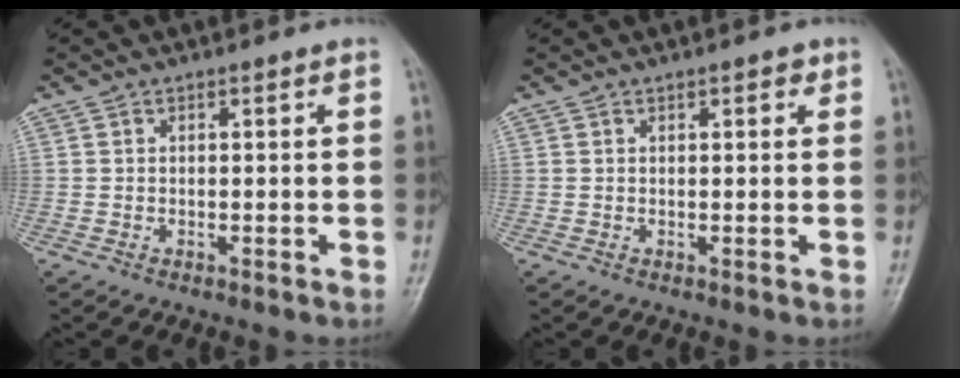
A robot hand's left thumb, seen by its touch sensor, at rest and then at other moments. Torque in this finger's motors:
{"motor_torque": [-0.15, 0.02, 0.12, 0.07, 0.03]}